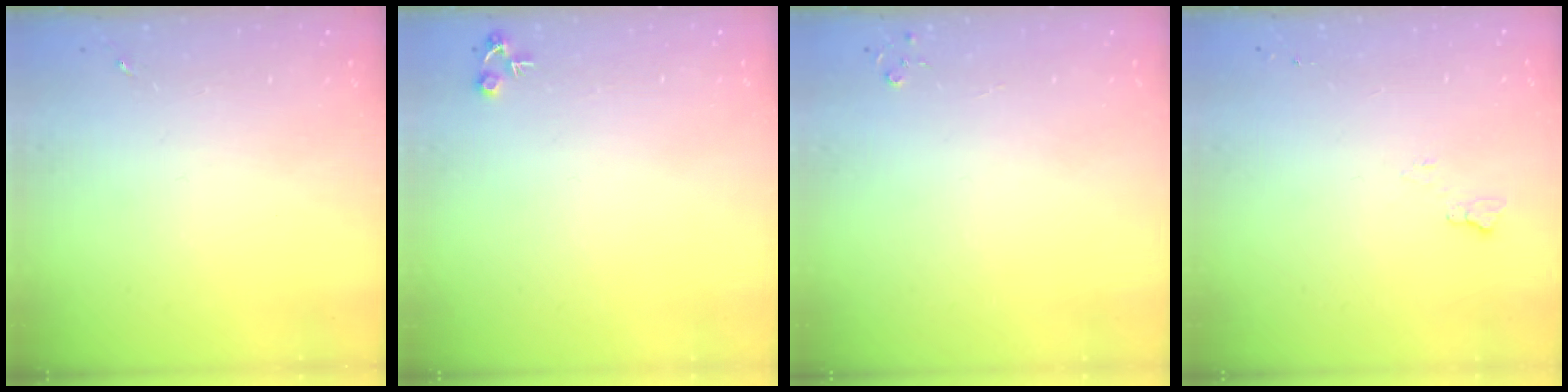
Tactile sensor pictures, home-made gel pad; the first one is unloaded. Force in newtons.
{"total": 4.7, "press": 4.7, "slide": 0.2}
{"total": 2.8, "press": 2.8, "slide": 0.3}
{"total": 4.6, "press": 4.5, "slide": 0.6}